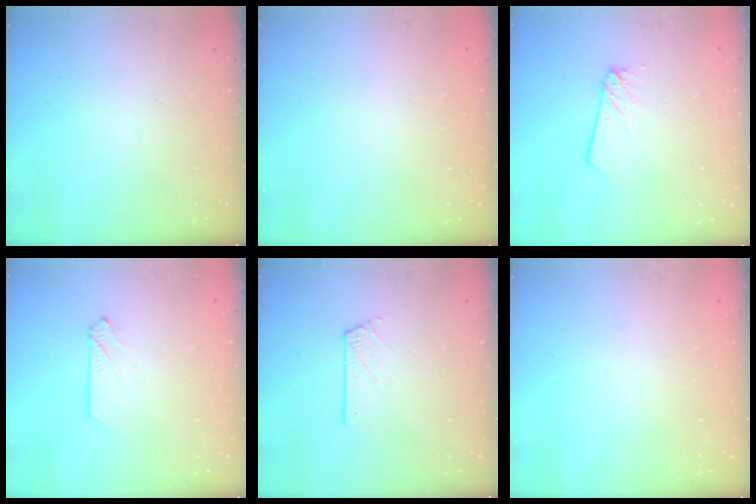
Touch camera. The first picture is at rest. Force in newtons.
{"total": 0.0}
{"total": 1.5, "press": 1.4, "slide": 0.1}
{"total": 2.9, "press": 2.9, "slide": 0.4}
{"total": 1.4, "press": 1.4, "slide": 0.2}
{"total": 0.0}